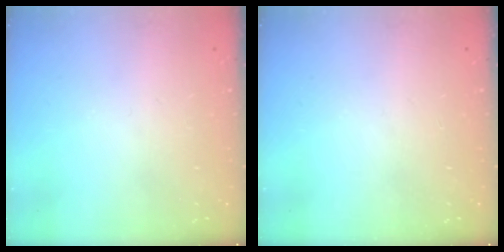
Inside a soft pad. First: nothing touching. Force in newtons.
{"total": 0.0}